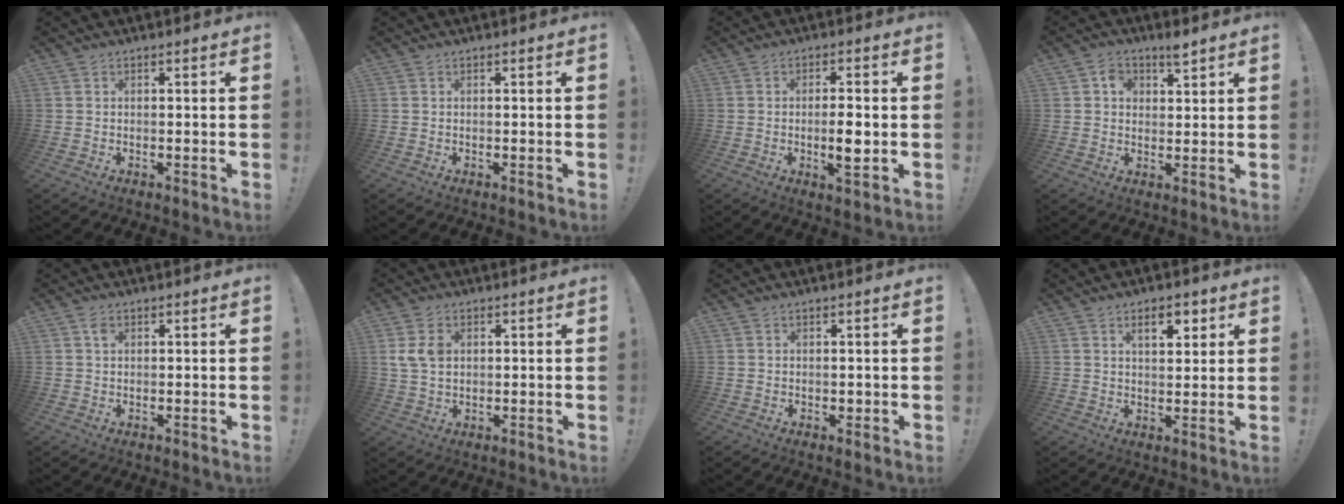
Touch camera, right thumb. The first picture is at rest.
{"total": 0.0}
{"total": 6.1, "force": [-1.1, 1.4, 5.9], "torque": [-0.092, -0.004, -0.020]}
{"total": 4.7, "force": [2.6, 3.4, 2.0], "torque": [-0.018, -0.009, 0.042]}
{"total": 1.9, "force": [0.9, 1.2, 1.1], "torque": [-0.017, 0.000, 0.015]}
{"total": 6.2, "force": [1.6, 4.4, 4.1], "torque": [-0.087, 0.002, 0.030]}
{"total": 0.6, "force": [-0.1, 0.5, 0.3], "torque": [0.001, 0.000, -0.003]}
{"total": 6.3, "force": [3.2, 2.9, 4.6], "torque": [-0.060, -0.006, 0.050]}